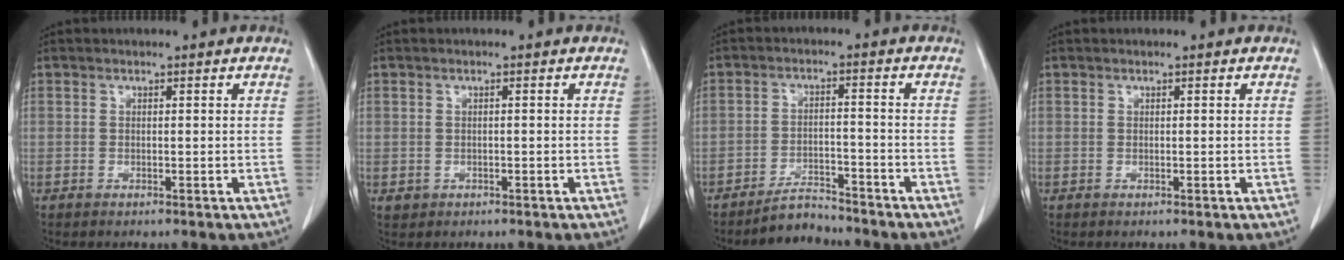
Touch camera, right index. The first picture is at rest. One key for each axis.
{"total": 1.9, "fx": -0.5, "fy": 1.7, "fz": 0.7, "tx": -0.015, "ty": 0.004, "tz": 0.001}
{"total": 5.0, "fx": -4.8, "fy": 1.4, "fz": 0.9, "tx": -0.019, "ty": -0.002, "tz": -0.079}
{"total": 0.0}